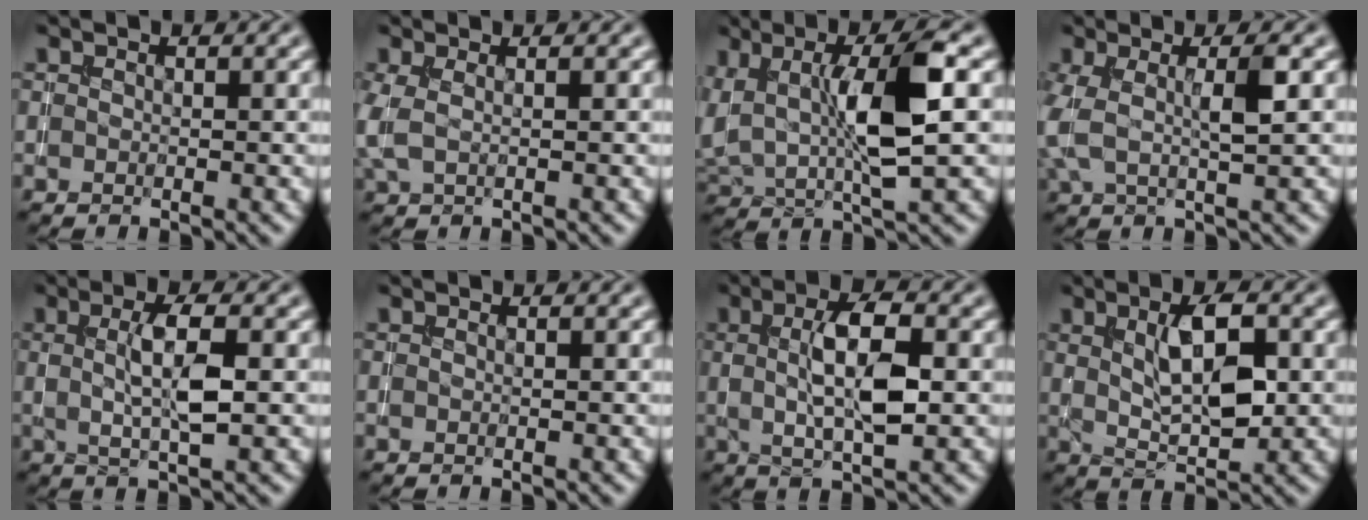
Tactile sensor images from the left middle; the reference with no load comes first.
{"total": 1.5, "force": [0.2, 0.7, 1.3], "torque": [-0.040, 0.004, 0.000]}
{"total": 8.9, "force": [1.8, 2.9, 8.1], "torque": [-0.145, 0.011, 0.028]}
{"total": 3.5, "force": [0.5, 0.8, 3.4], "torque": [-0.076, 0.009, 0.005]}
{"total": 4.0, "force": [0.5, 0.8, 3.9], "torque": [-0.072, 0.006, 0.009]}
{"total": 0.0}
{"total": 5.8, "force": [0.8, 1.8, 5.5], "torque": [-0.095, 0.010, 0.011]}
{"total": 5.2, "force": [1.2, 2.0, 4.7], "torque": [-0.084, 0.005, 0.023]}